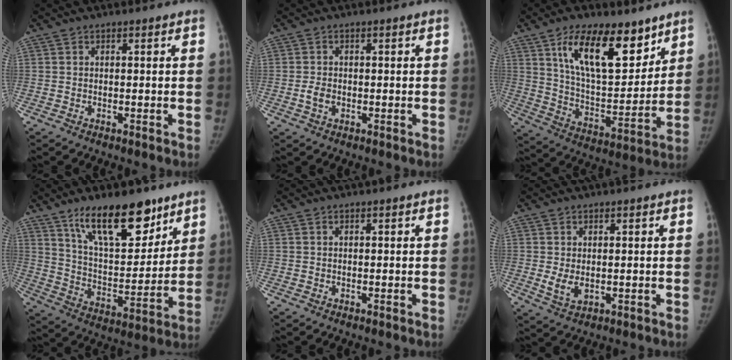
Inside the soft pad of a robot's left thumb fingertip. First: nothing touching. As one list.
[{"total": 2.4, "force": [-0.5, 1.7, 1.6], "torque": [-0.028, 0.004, -0.009]}, {"total": 19.2, "force": [11.2, 8.7, 12.9], "torque": [-0.164, -0.065, 0.200]}, {"total": 19.3, "force": [12.8, 7.8, 12.1], "torque": [-0.147, -0.076, 0.223]}, {"total": 0.0}, {"total": 3.8, "force": [0.1, 2.3, 3.1], "torque": [-0.054, -0.011, 0.010]}]